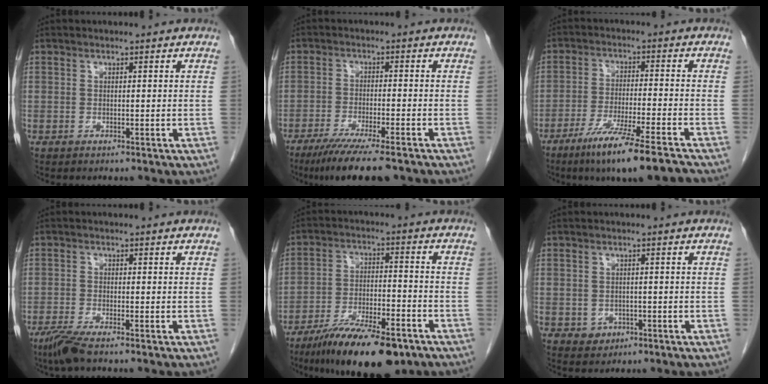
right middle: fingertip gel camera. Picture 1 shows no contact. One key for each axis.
{"total": 10.4, "fx": -8.0, "fy": 0.8, "fz": 6.7, "tx": -0.103, "ty": -0.024, "tz": -0.123}
{"total": 12.0, "fx": -8.8, "fy": -0.5, "fz": 8.1, "tx": -0.134, "ty": -0.036, "tz": -0.147}
{"total": 3.6, "fx": -2.7, "fy": 0.1, "fz": 2.4, "tx": -0.054, "ty": -0.011, "tz": -0.057}
{"total": 15.6, "fx": -11.1, "fy": 3.9, "fz": 10.3, "tx": -0.167, "ty": -0.020, "tz": -0.187}
{"total": 2.1, "fx": -0.8, "fy": 1.8, "fz": 0.6, "tx": -0.010, "ty": 0.003, "tz": -0.004}